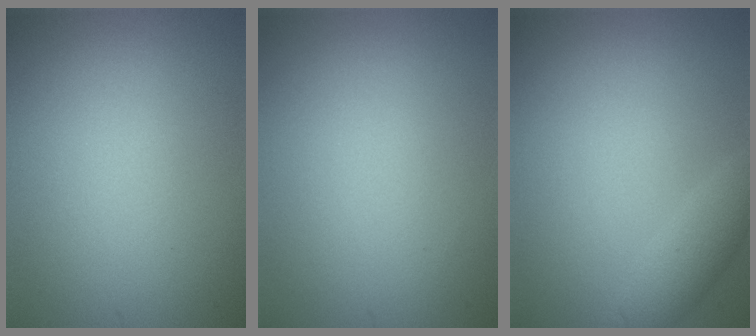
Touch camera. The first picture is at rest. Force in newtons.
{"total": 0.0}
{"total": 2.4, "press": 2.4, "slide": 0.1}